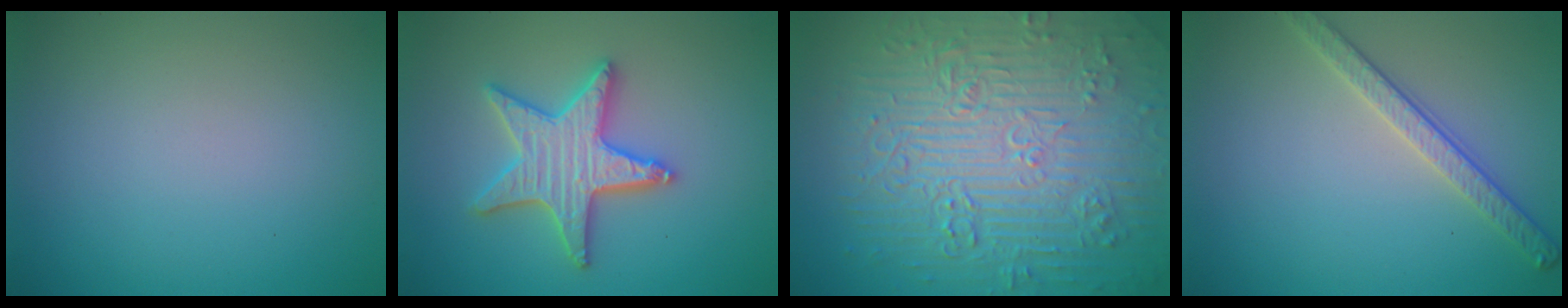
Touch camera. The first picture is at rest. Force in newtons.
{"total": 4.9, "press": 4.9, "slide": 0.9}
{"total": 12.0, "press": 7.9, "slide": 9.0}
{"total": 2.8, "press": 2.7, "slide": 0.8}